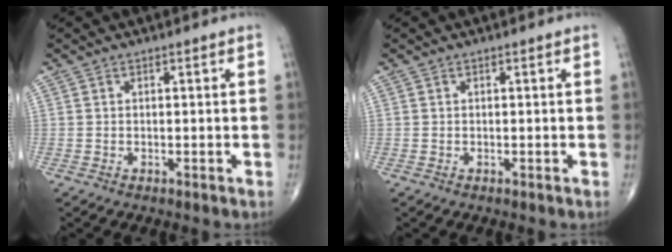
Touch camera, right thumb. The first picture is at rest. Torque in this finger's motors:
{"motor_torque": [0.28, 0.28, -0.08, 0.09, 0.00]}